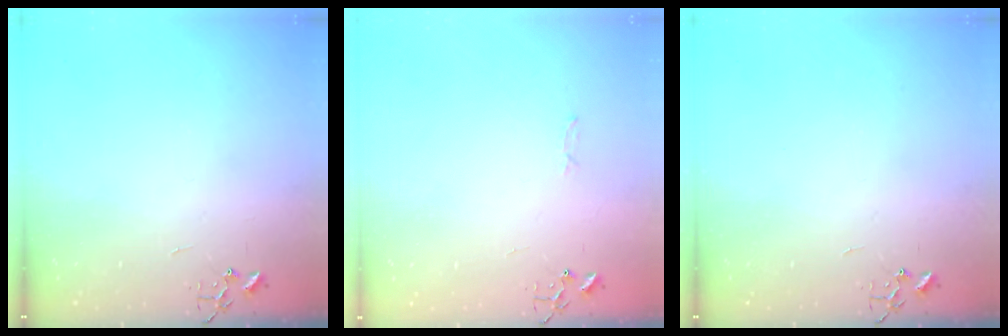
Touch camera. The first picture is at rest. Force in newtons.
{"total": 2.8, "press": 2.8, "slide": 0.4}
{"total": 0.0}